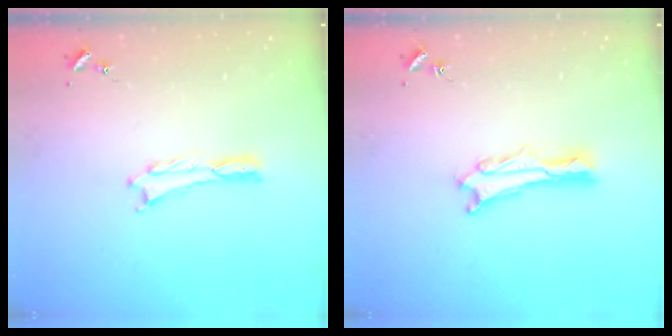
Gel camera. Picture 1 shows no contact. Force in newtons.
{"total": 1.5, "press": 1.4, "slide": 0.2}